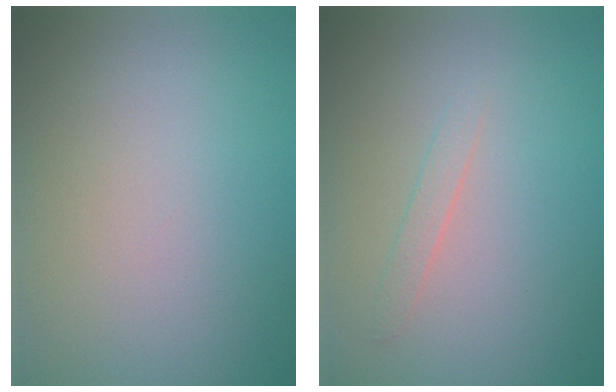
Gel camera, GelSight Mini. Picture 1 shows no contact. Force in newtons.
{"total": 1.0, "press": 1.0, "slide": 0.1}